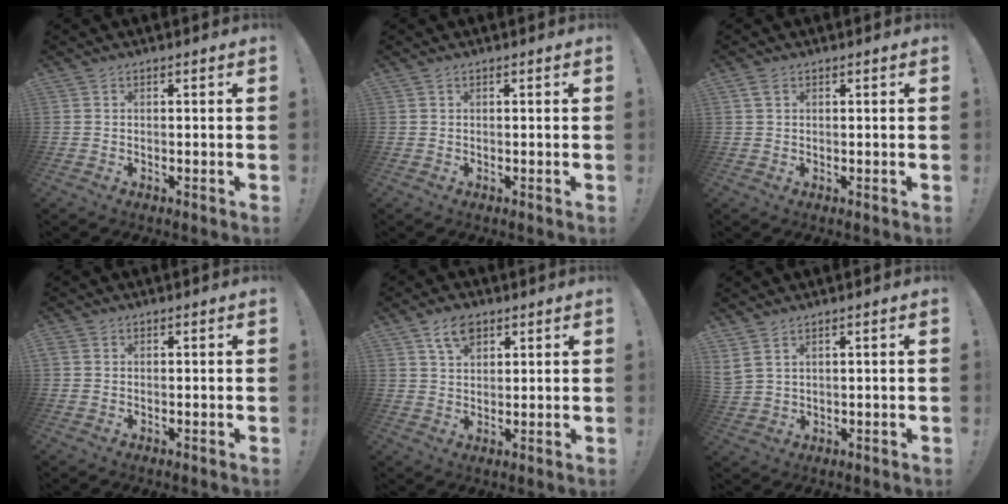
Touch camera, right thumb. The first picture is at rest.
{"total": 0.0}
{"total": 1.9, "force": [0.9, 1.0, 1.4], "torque": [-0.025, 0.001, 0.017]}
{"total": 0.8, "force": [0.1, 0.7, 0.3], "torque": [-0.014, 0.006, 0.003]}
{"total": 6.4, "force": [3.8, 3.8, 3.5], "torque": [-0.064, -0.007, 0.072]}
{"total": 3.7, "force": [2.5, 1.2, 2.4], "torque": [-0.054, -0.011, 0.050]}